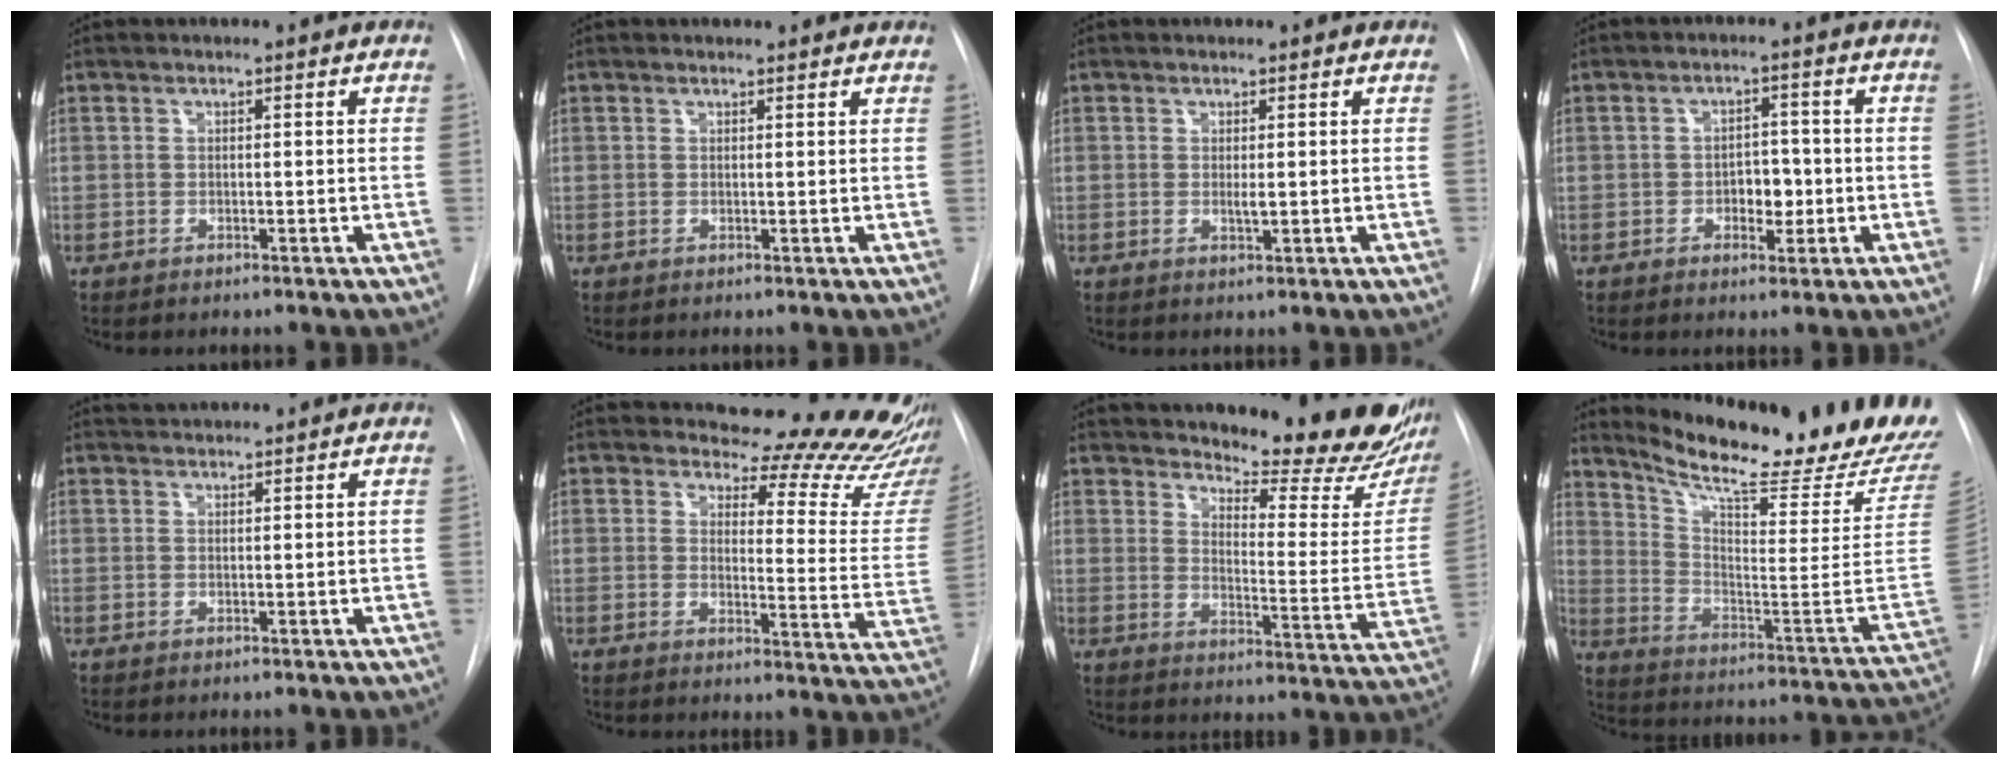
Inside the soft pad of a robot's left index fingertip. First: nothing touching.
{"total": 3.3, "force": [3.1, 0.7, 0.6], "torque": [-0.013, 0.011, 0.029]}
{"total": 0.9, "force": [0.2, 0.2, 0.9], "torque": [-0.020, -0.004, 0.004]}
{"total": 3.9, "force": [-0.9, 2.5, 2.9], "torque": [-0.033, 0.005, -0.010]}
{"total": 2.8, "force": [2.8, 0.0, 0.3], "torque": [-0.007, 0.028, 0.052]}
{"total": 19.3, "force": [18.5, 3.2, 4.1], "torque": [-0.027, -0.138, 0.192]}
{"total": 24.4, "force": [21.2, 4.5, 11.1], "torque": [-0.161, -0.091, 0.260]}
{"total": 27.1, "force": [23.0, 1.0, 14.2], "torque": [-0.235, -0.098, 0.318]}